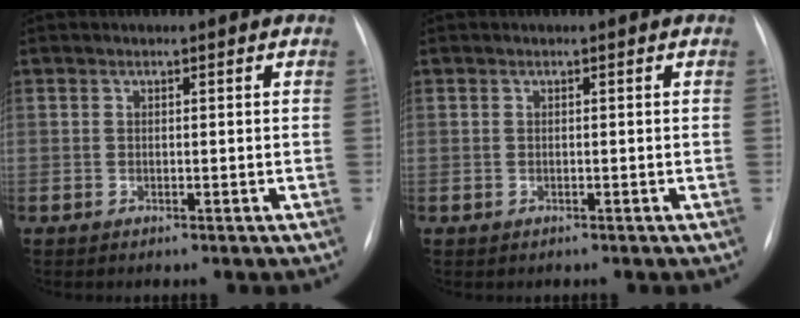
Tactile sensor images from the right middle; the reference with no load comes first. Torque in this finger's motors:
{"motor_torque": [0.16, -0.15, 0.03, 0.01]}